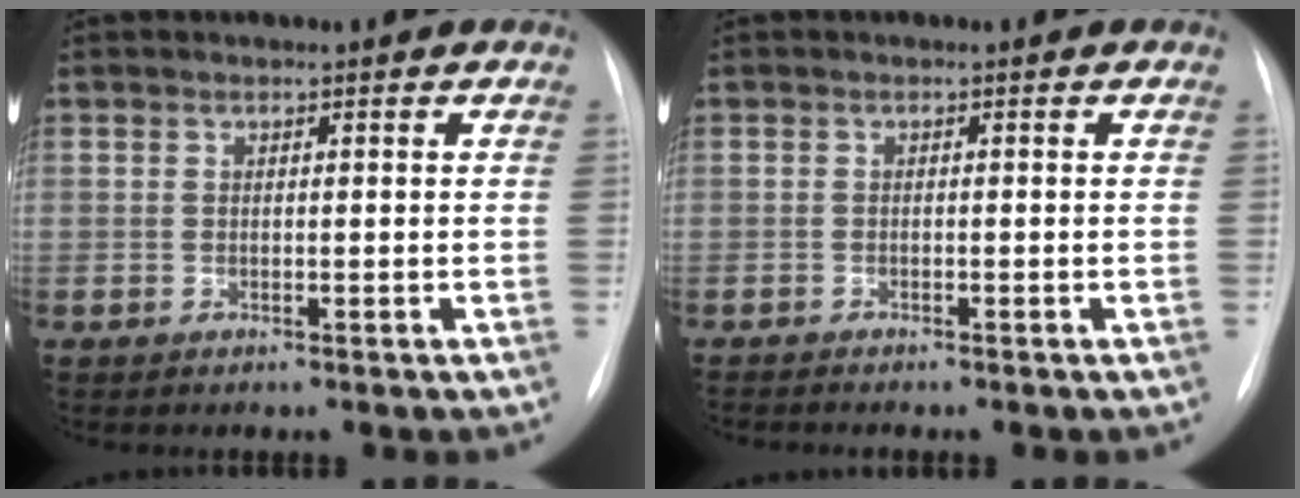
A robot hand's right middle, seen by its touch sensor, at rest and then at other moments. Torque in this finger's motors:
{"motor_torque": [0.99, -1.14, -0.01, 0.00]}